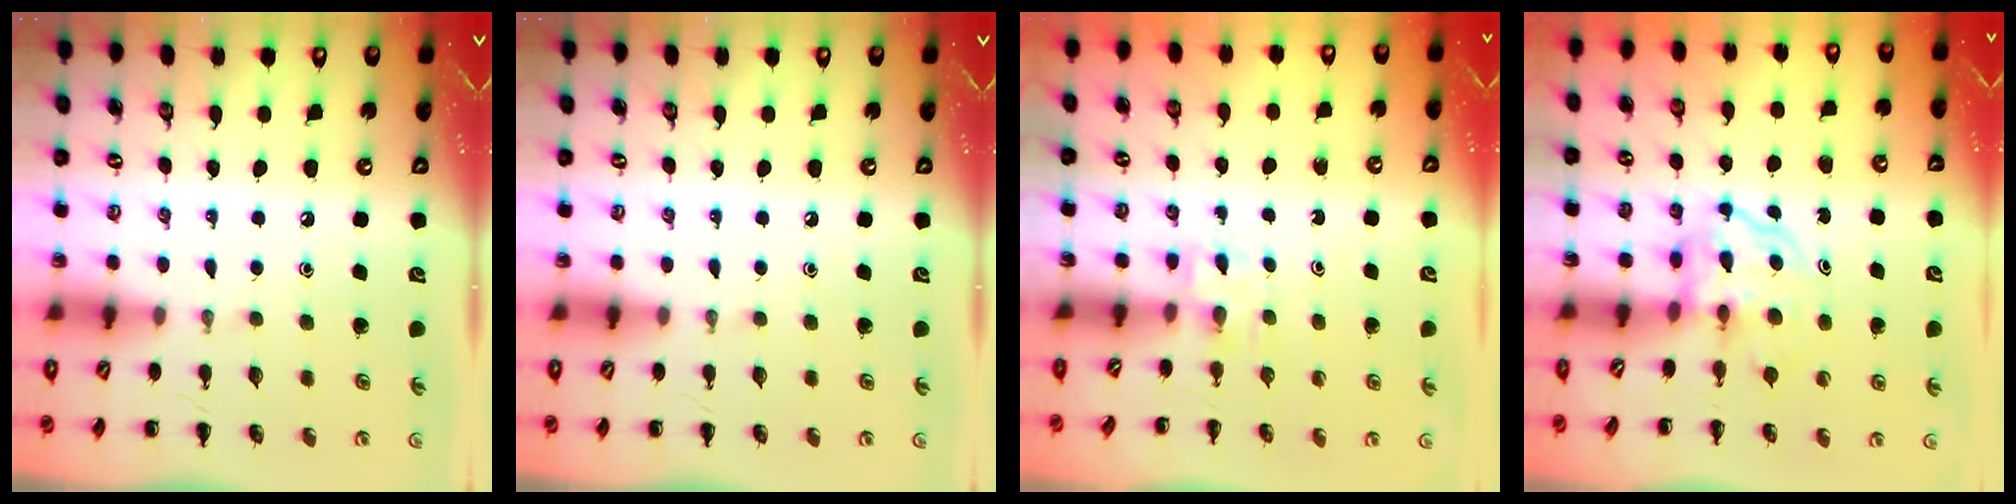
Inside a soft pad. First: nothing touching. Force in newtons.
{"total": 0.0}
{"total": 2.3, "press": 2.1, "slide": 0.9}
{"total": 3.8, "press": 3.8, "slide": 0.4}